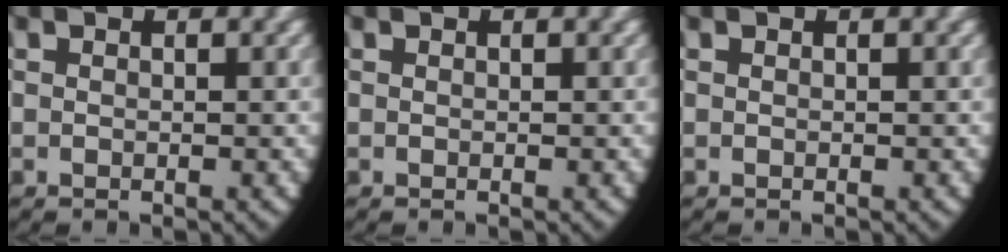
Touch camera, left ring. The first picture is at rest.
{"total": 0.0}
{"total": 0.0}